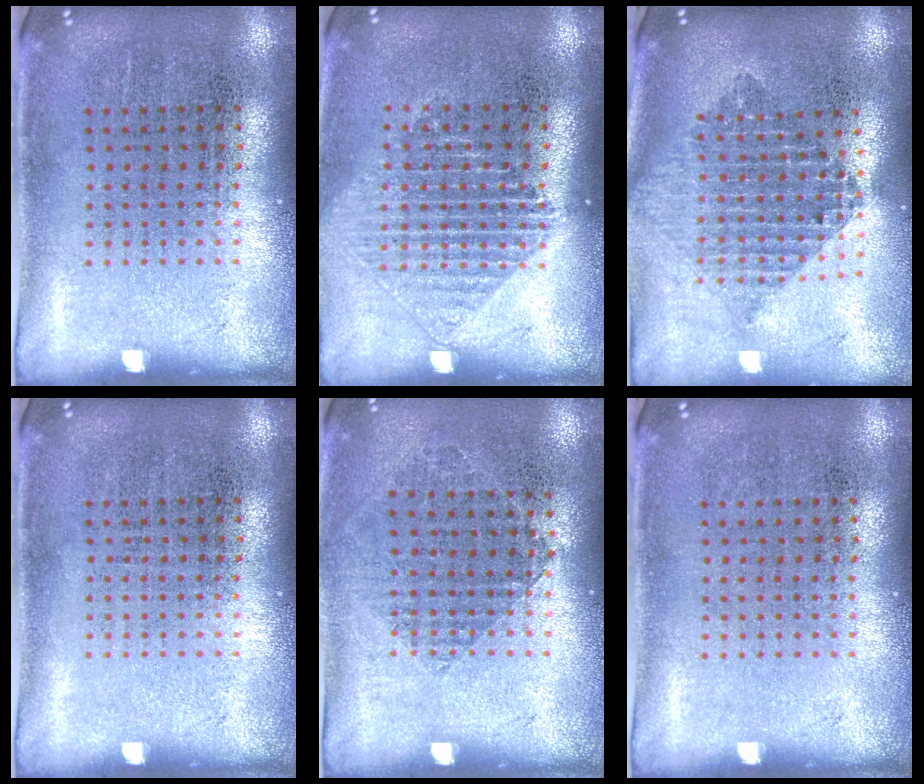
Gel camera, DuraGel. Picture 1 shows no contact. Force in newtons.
{"total": 1.2, "press": 1.2, "slide": 0.4}
{"total": 2.2, "press": 1.7, "slide": 1.3}
{"total": 0.0}
{"total": 0.8, "press": 0.8, "slide": 0.2}
{"total": 0.0}